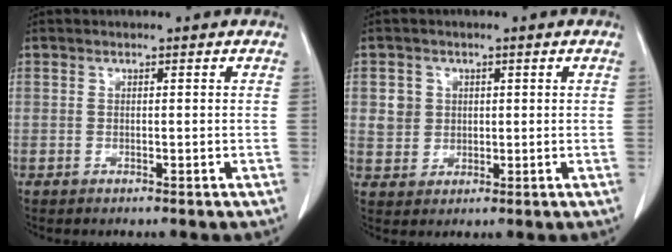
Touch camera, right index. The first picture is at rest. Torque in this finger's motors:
{"motor_torque": [0.30, 0.11, 0.19, 0.03]}